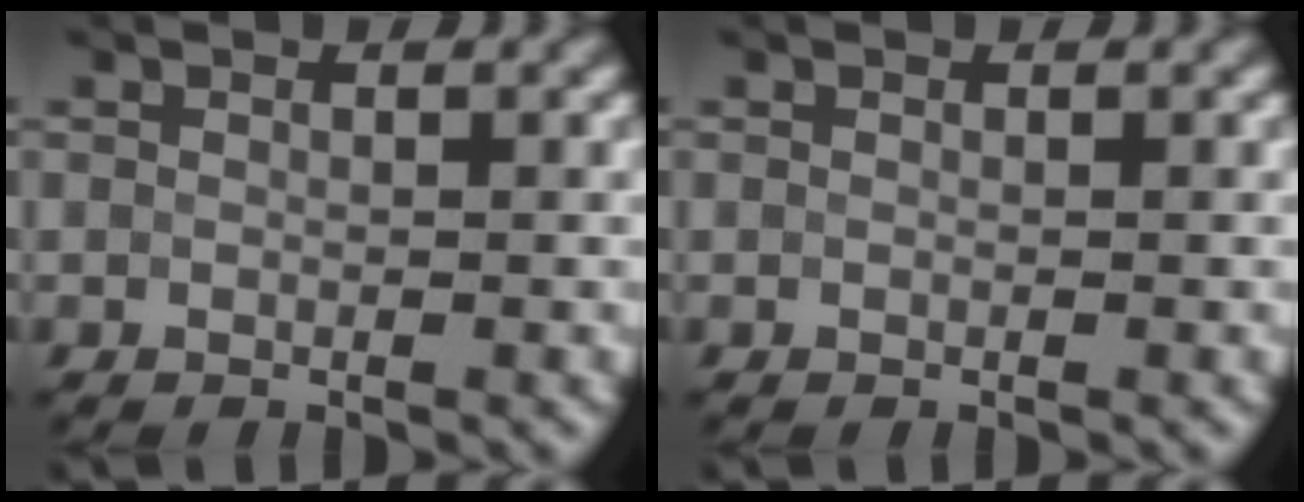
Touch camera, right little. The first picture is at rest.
{"total": 0.0}